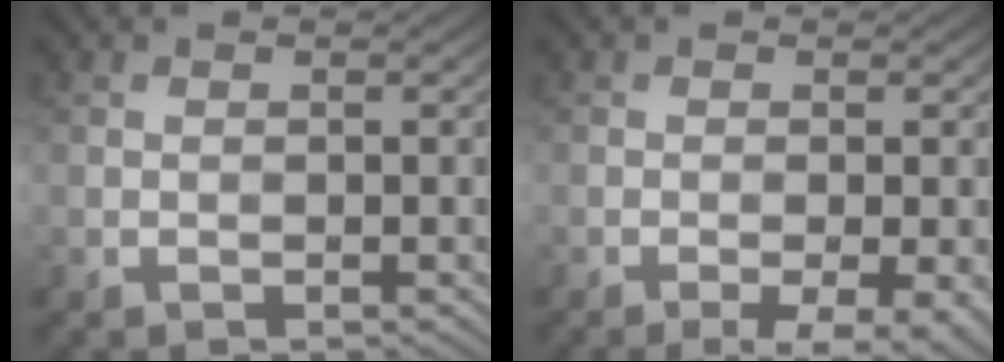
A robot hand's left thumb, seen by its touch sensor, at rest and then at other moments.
{"total": 4.5, "force": [-2.1, 0.9, 3.8], "torque": [-0.060, -0.004, -0.028]}